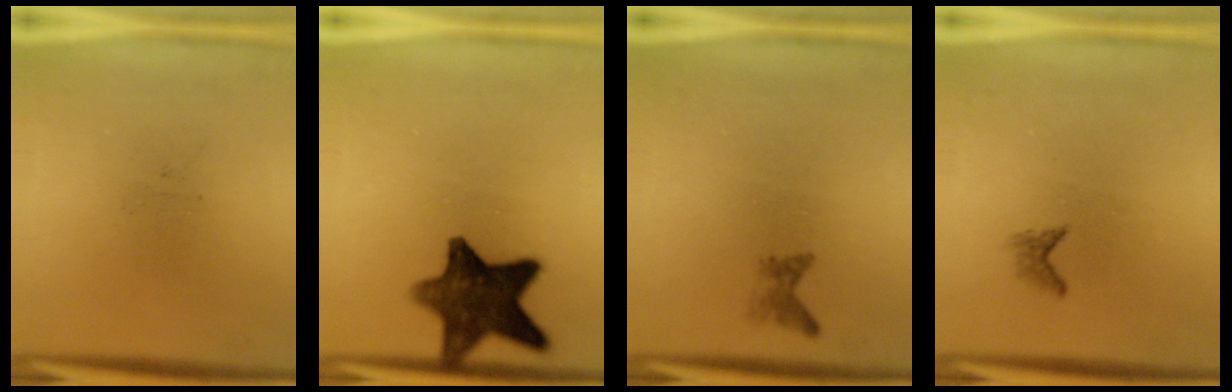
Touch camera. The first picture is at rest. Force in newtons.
{"total": 12.3}
{"total": 1.2}
{"total": 1.0}